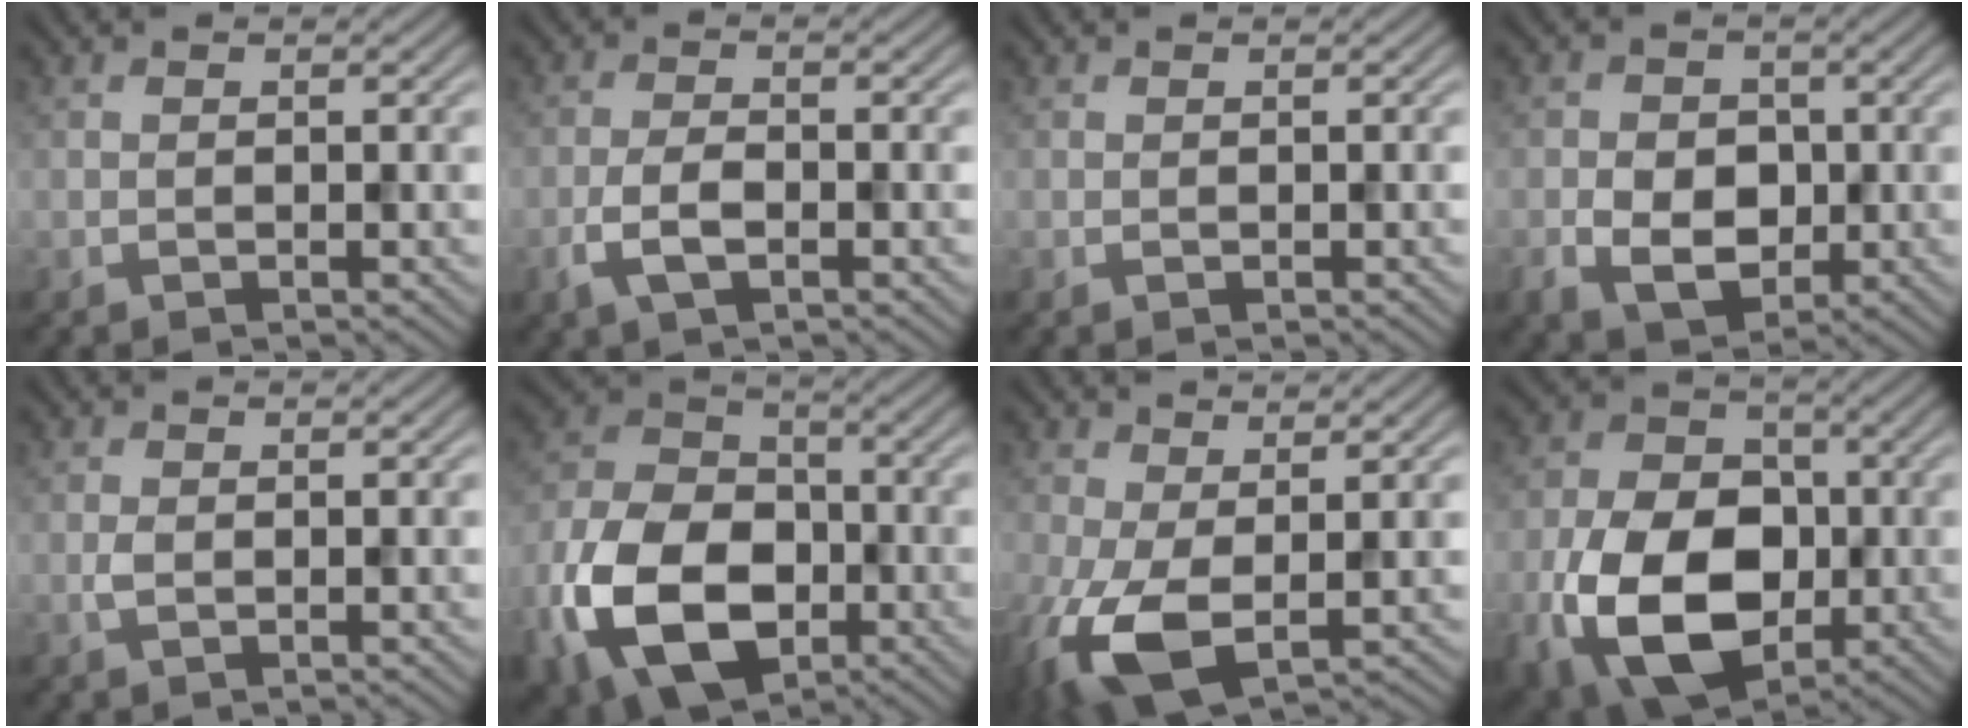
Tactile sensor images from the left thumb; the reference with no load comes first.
{"total": 3.7, "force": [-1.6, 1.6, 2.9], "torque": [-0.062, -0.002, -0.035]}
{"total": 0.0}
{"total": 6.4, "force": [-1.2, 5.0, 3.8], "torque": [-0.066, -0.013, -0.024]}
{"total": 1.0, "force": [0.0, 0.6, 0.8], "torque": [-0.018, -0.001, -0.001]}
{"total": 15.9, "force": [-6.3, 10.5, 10.1], "torque": [-0.244, -0.032, -0.131]}
{"total": 8.3, "force": [-1.3, 4.4, 7.0], "torque": [-0.176, -0.014, -0.028]}
{"total": 15.0, "force": [-4.3, 10.1, 10.1], "torque": [-0.224, -0.031, -0.086]}